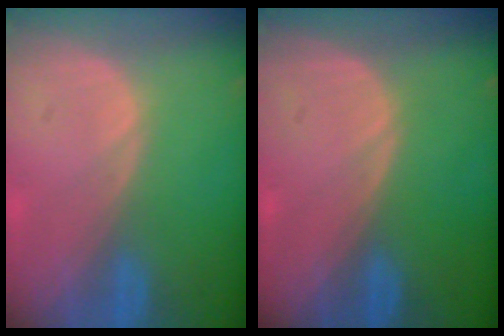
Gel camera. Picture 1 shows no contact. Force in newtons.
{"total": 0.0}